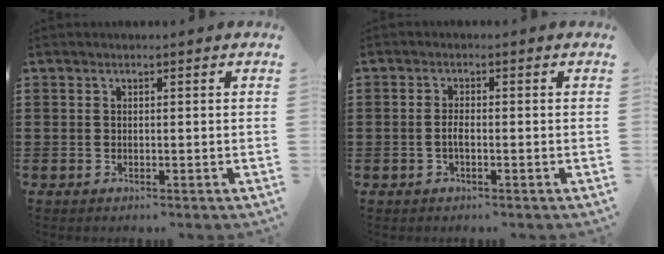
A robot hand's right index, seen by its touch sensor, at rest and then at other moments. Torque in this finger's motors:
{"motor_torque": [2.14, 0.00, 0.00, 0.00]}